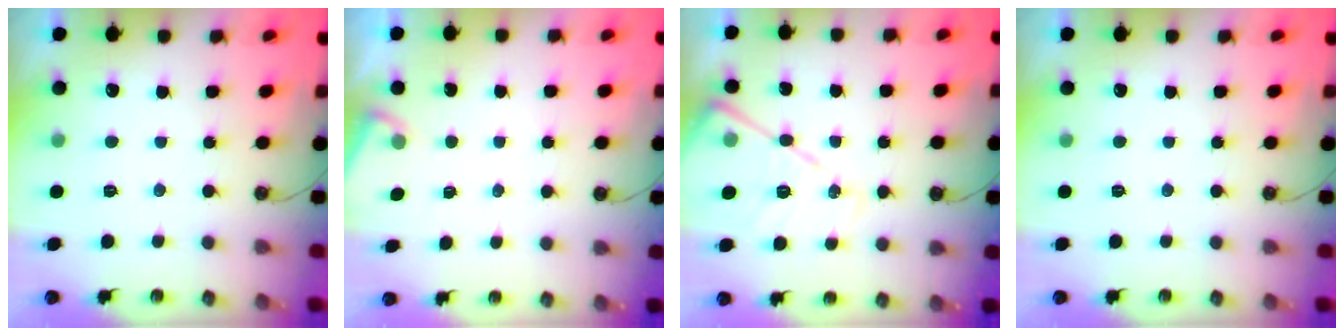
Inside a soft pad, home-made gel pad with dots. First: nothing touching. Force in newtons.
{"total": 3.1, "press": 3.0, "slide": 0.5}
{"total": 14.0, "press": 13.9, "slide": 1.4}
{"total": 0.0}